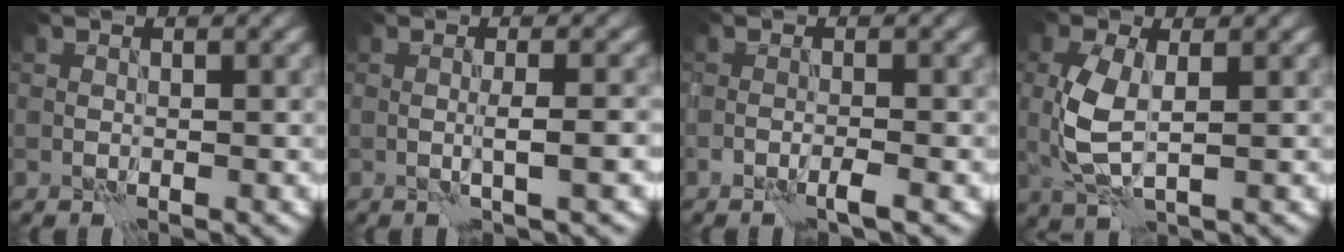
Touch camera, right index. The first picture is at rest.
{"total": 2.3, "force": [-0.2, 0.3, 2.2], "torque": [-0.035, 0.003, -0.010]}
{"total": 1.4, "force": [-0.9, 0.0, 1.1], "torque": [-0.017, 0.005, -0.020]}
{"total": 4.5, "force": [0.2, 2.0, 4.0], "torque": [-0.099, 0.002, 0.004]}